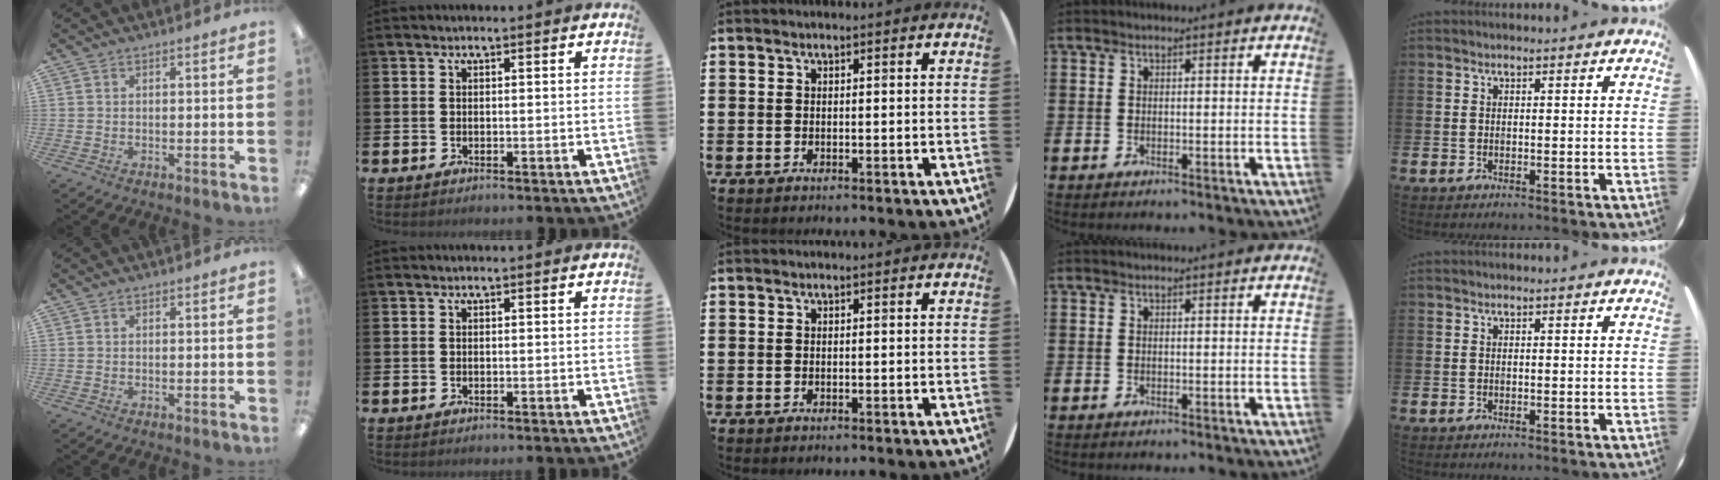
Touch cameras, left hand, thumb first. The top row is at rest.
{}